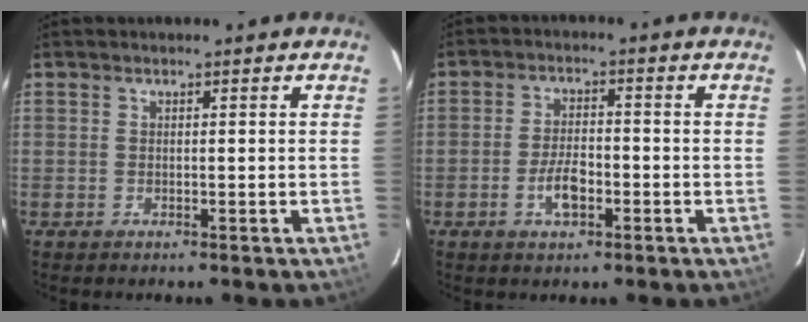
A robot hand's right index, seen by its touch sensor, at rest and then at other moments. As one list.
[{"total": 5.5, "force": [-2.3, 2.5, 4.3], "torque": [-0.089, 0.003, -0.040]}]